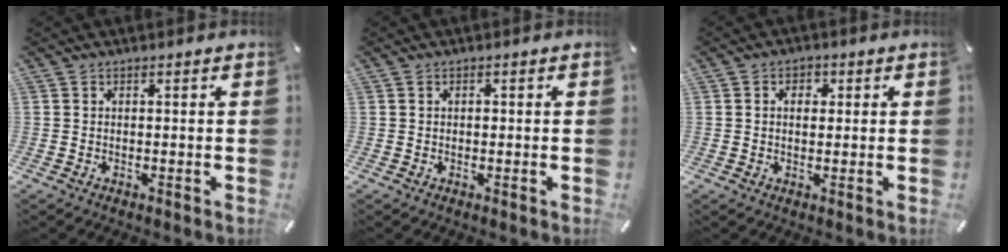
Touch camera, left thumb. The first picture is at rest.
{"total": 0.6, "force": [0.1, 0.5, 0.4], "torque": [-0.008, 0.003, 0.000]}
{"total": 3.1, "force": [0.4, 2.3, 2.0], "torque": [-0.016, 0.001, -0.001]}